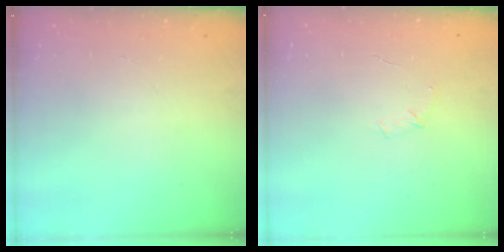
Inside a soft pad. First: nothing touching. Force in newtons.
{"total": 4.3, "press": 4.2, "slide": 1.1}